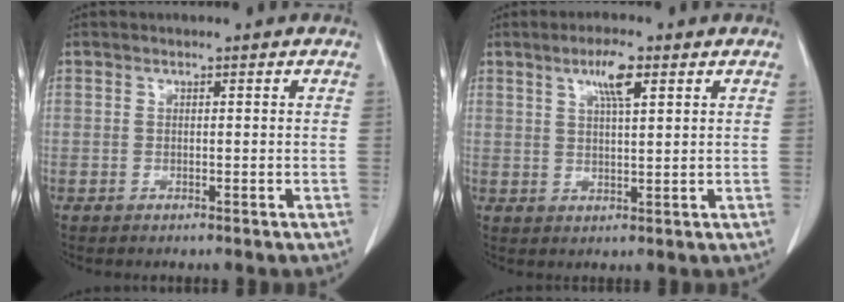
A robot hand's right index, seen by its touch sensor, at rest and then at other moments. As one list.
[{"total": 4.9, "force": [2.5, 0.7, 4.1], "torque": [-0.075, 0.002, 0.043]}]